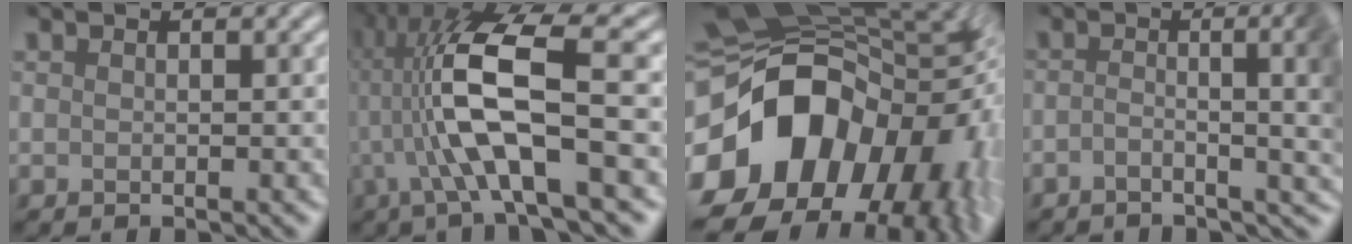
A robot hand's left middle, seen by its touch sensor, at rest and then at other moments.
{"total": 9.9, "force": [-0.9, 1.8, 9.7], "torque": [-0.210, 0.012, -0.001]}
{"total": 18.4, "force": [-3.6, 14.6, 10.7], "torque": [-0.235, -0.025, -0.019]}
{"total": 9.1, "force": [-1.3, 3.2, 8.5], "torque": [-0.095, 0.001, -0.007]}